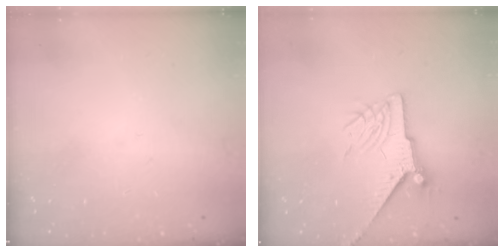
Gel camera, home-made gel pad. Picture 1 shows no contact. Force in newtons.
{"total": 8.0, "press": 8.0, "slide": 0.1}